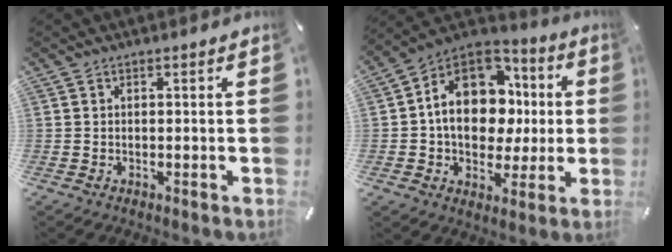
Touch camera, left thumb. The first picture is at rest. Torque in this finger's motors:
{"motor_torque": [0.76, 1.96, 1.21, 0.67, 0.24]}